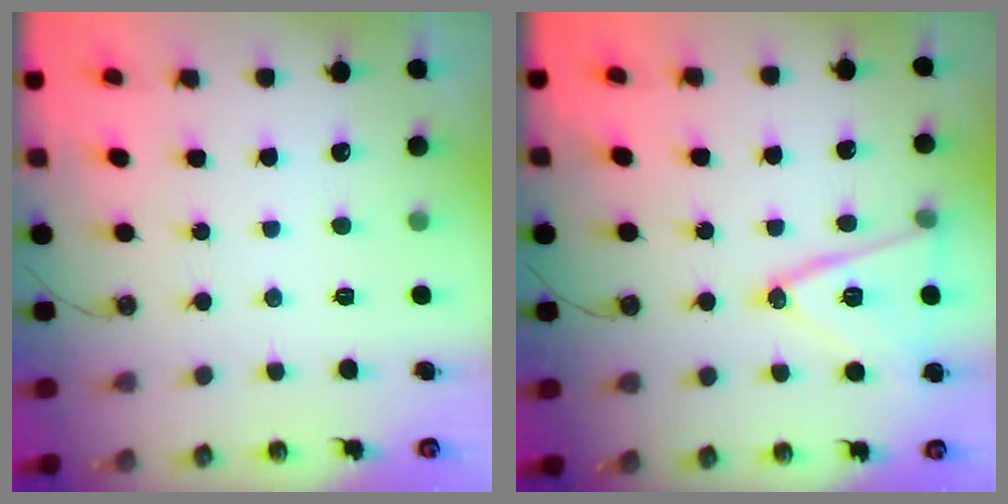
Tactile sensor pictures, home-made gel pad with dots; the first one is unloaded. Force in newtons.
{"total": 15.1, "press": 14.7, "slide": 3.4}